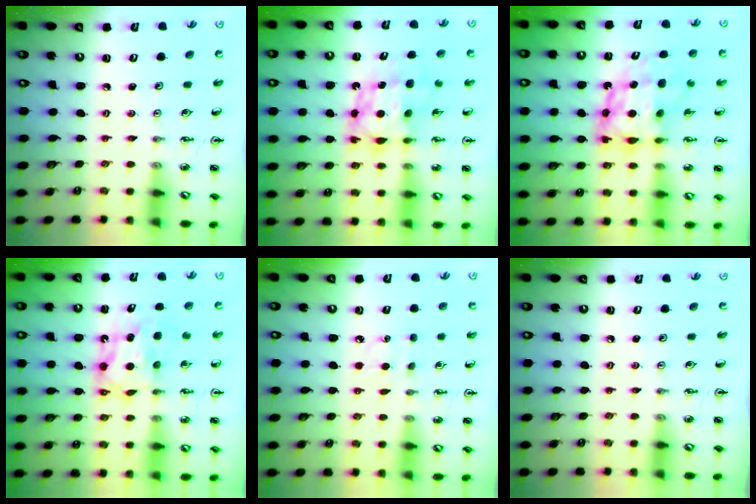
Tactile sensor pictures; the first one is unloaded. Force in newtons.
{"total": 6.8, "press": 6.8, "slide": 0.6}
{"total": 9.1, "press": 9.1, "slide": 0.7}
{"total": 6.4, "press": 6.4, "slide": 0.2}
{"total": 4.5, "press": 4.4, "slide": 0.6}
{"total": 0.0}